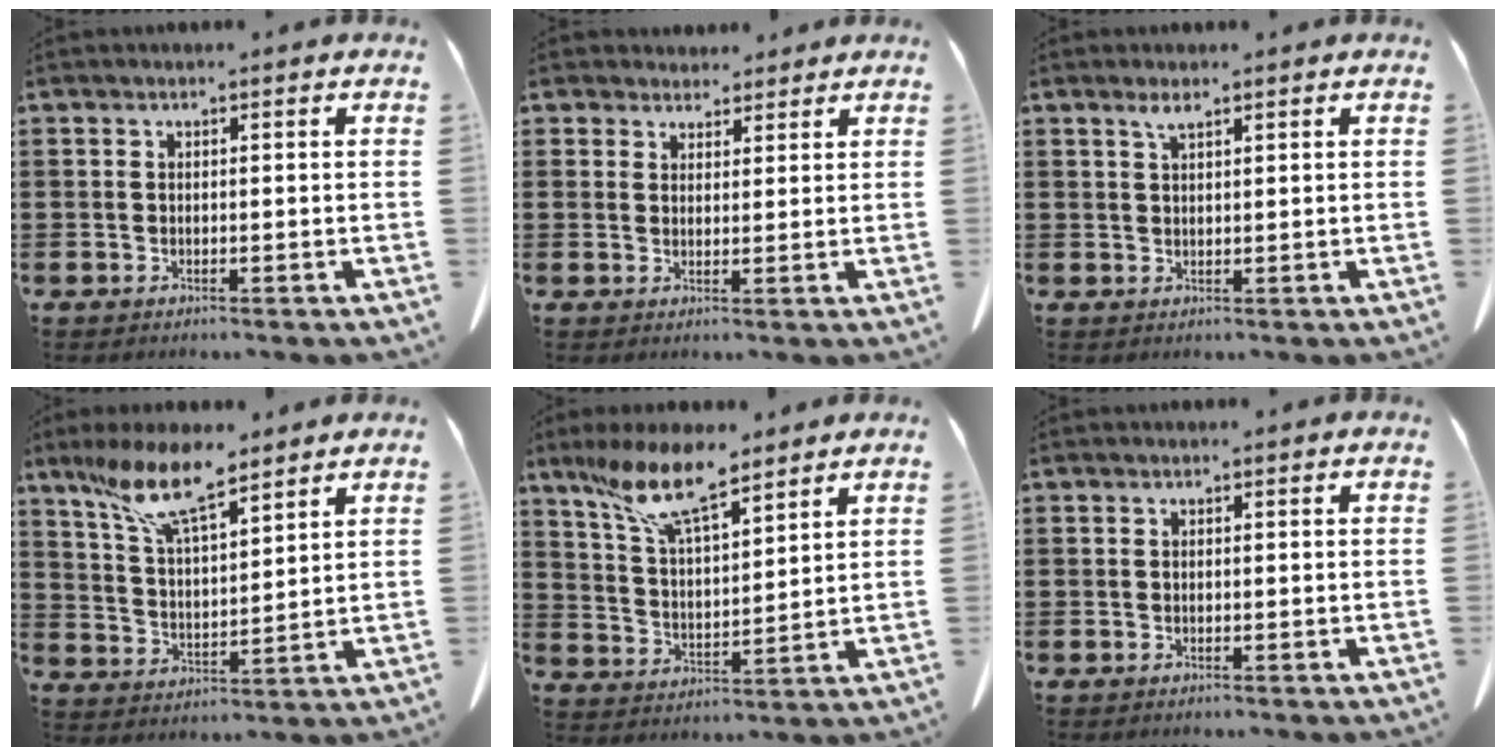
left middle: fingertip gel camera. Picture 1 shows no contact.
{"total": 3.5, "force": [3.2, 1.5, 0.2], "torque": [-0.007, -0.006, 0.060]}
{"total": 1.8, "force": [1.2, 0.3, 1.2], "torque": [-0.027, -0.001, 0.023]}
{"total": 10.7, "force": [8.1, 2.8, 6.4], "torque": [-0.146, -0.018, 0.150]}
{"total": 11.1, "force": [8.3, 3.1, 6.7], "torque": [-0.153, -0.018, 0.153]}
{"total": 0.0}